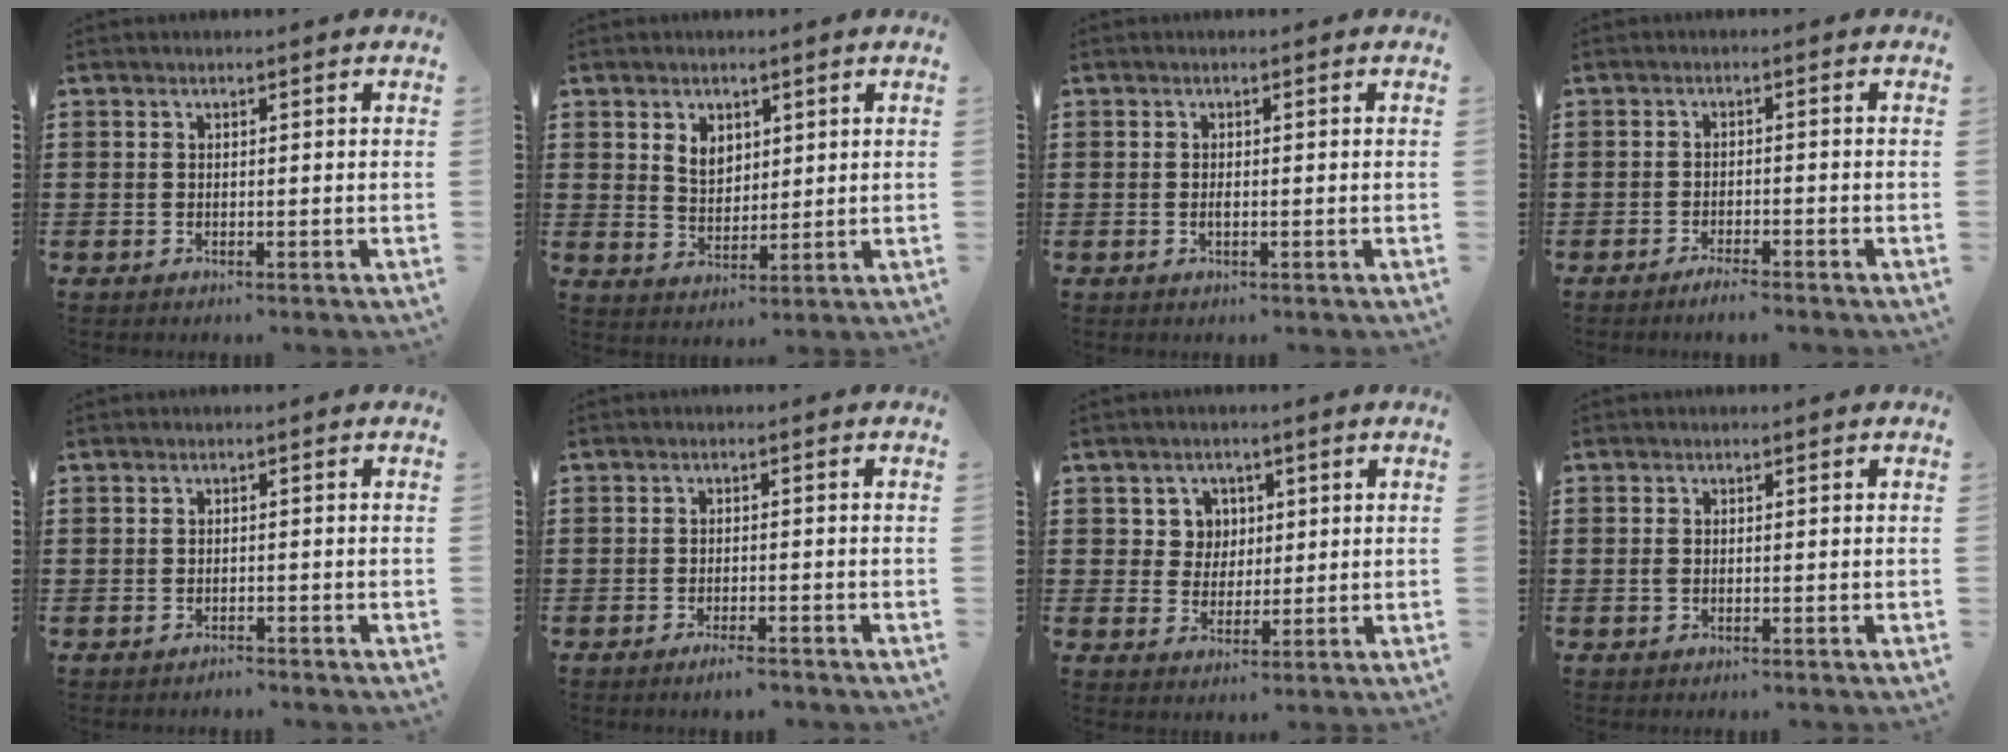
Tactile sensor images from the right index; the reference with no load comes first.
{"total": 3.7, "force": [1.9, 2.7, 1.6], "torque": [-0.034, 0.008, 0.032]}
{"total": 0.7, "force": [-0.2, 0.1, 0.6], "torque": [-0.014, -0.005, -0.002]}
{"total": 2.0, "force": [-1.9, -0.1, 0.7], "torque": [-0.014, -0.001, -0.036]}
{"total": 1.2, "force": [-1.2, 0.1, -0.2], "torque": [0.000, 0.003, -0.027]}
{"total": 2.0, "force": [-1.8, 0.0, 1.0], "torque": [-0.026, -0.004, -0.035]}
{"total": 4.1, "force": [1.4, 3.7, 0.9], "torque": [-0.035, 0.013, 0.026]}
{"total": 0.8, "force": [-0.2, 0.5, 0.6], "torque": [-0.021, -0.003, -0.006]}